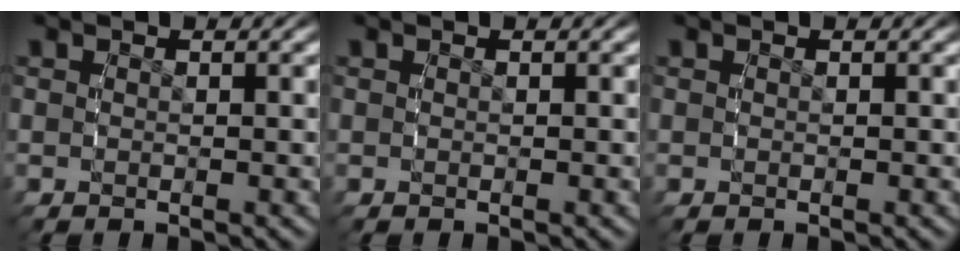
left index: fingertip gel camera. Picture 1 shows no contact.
{"total": 0.0}
{"total": 0.0}